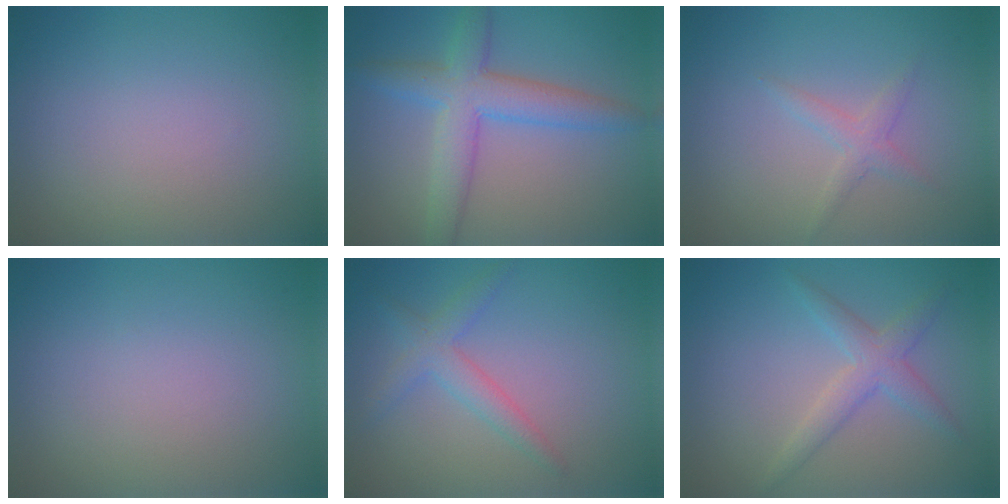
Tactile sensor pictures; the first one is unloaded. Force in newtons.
{"total": 5.4, "press": 5.4, "slide": 0.1}
{"total": 1.5, "press": 1.5, "slide": 0.1}
{"total": 0.0}
{"total": 2.6, "press": 2.6, "slide": 0.1}
{"total": 2.6, "press": 2.6, "slide": 0.1}